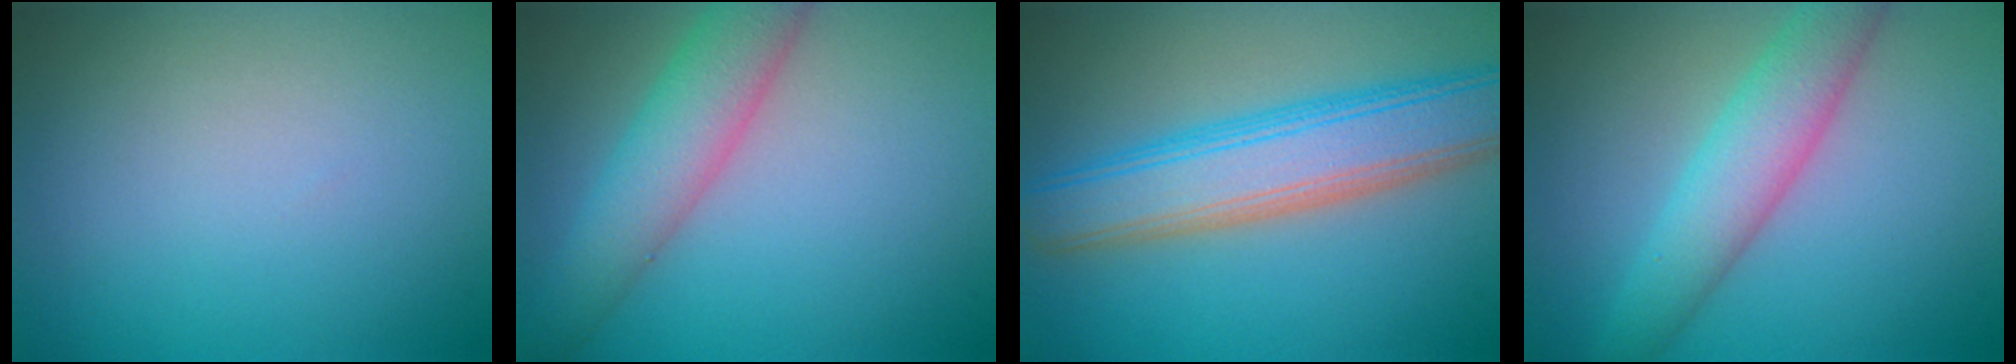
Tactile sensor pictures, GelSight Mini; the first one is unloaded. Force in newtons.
{"total": 5.0, "press": 5.0, "slide": 0.1}
{"total": 7.8, "press": 7.8, "slide": 0.5}
{"total": 4.6, "press": 4.6, "slide": 0.2}